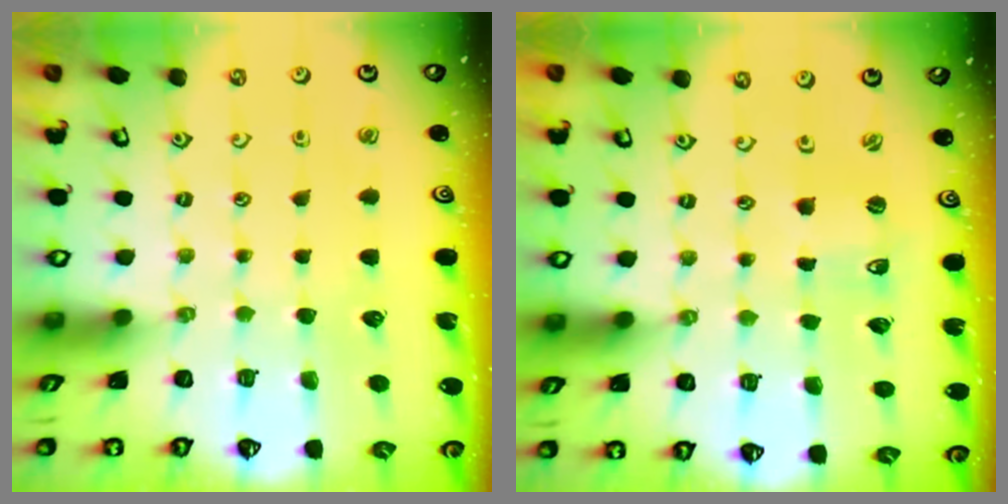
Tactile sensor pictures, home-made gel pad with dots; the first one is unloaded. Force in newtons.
{"total": 0.6, "press": 0.6, "slide": 0.1}